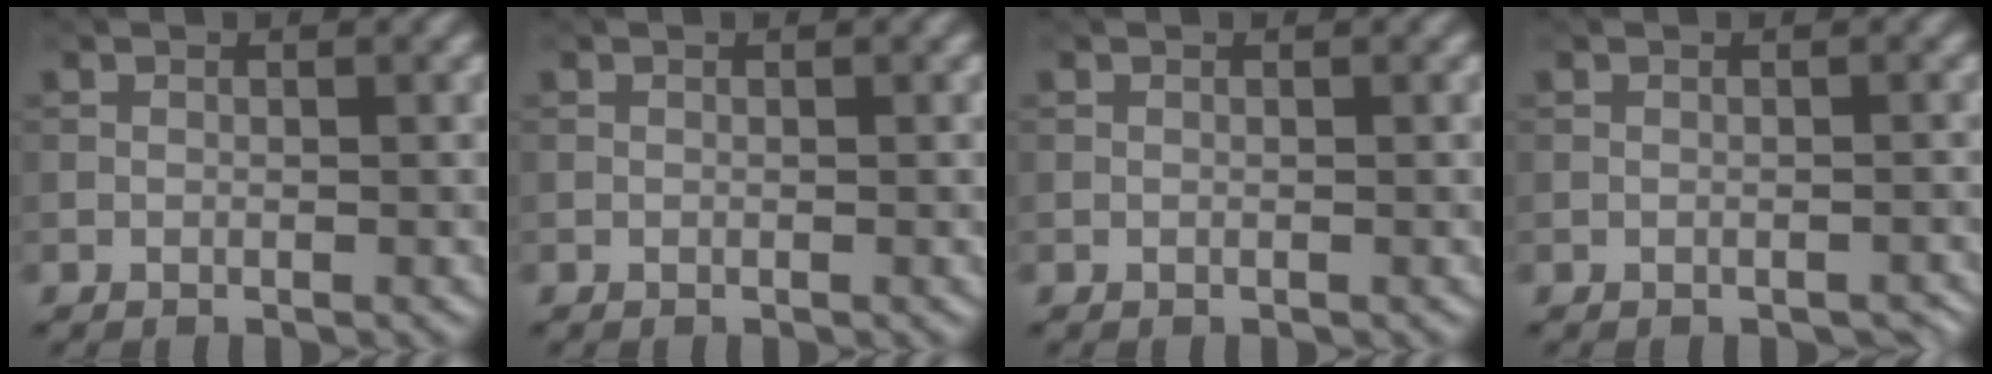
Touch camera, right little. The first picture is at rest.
{"total": 0.0}
{"total": 0.0}
{"total": 0.9, "force": [-0.8, 0.3, 0.3], "torque": [-0.004, -0.003, -0.008]}